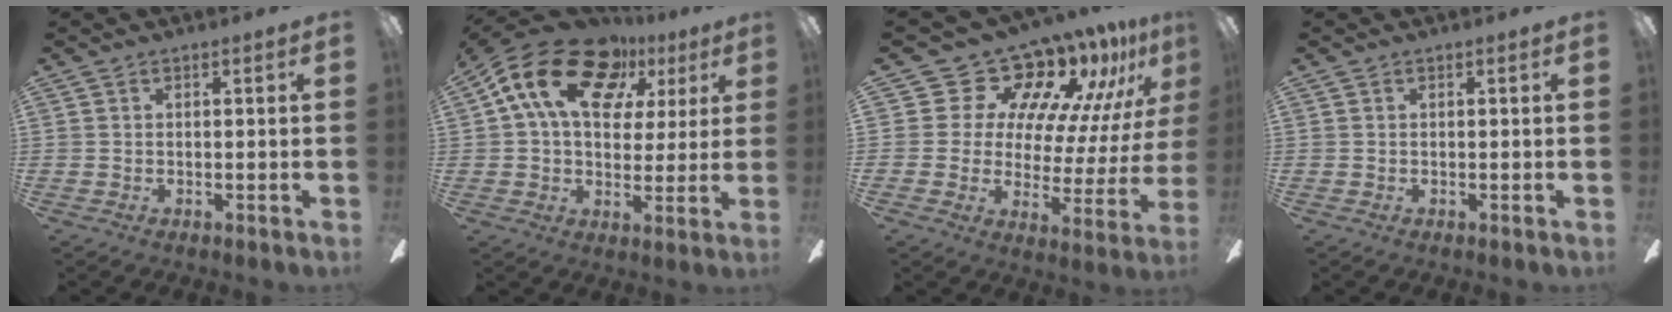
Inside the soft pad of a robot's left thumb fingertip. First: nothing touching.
{"total": 18.5, "force": [9.0, 11.9, 11.1], "torque": [-0.182, -0.028, 0.165]}
{"total": 18.3, "force": [14.8, 8.7, 6.2], "torque": [-0.115, -0.116, 0.268]}
{"total": 0.0}